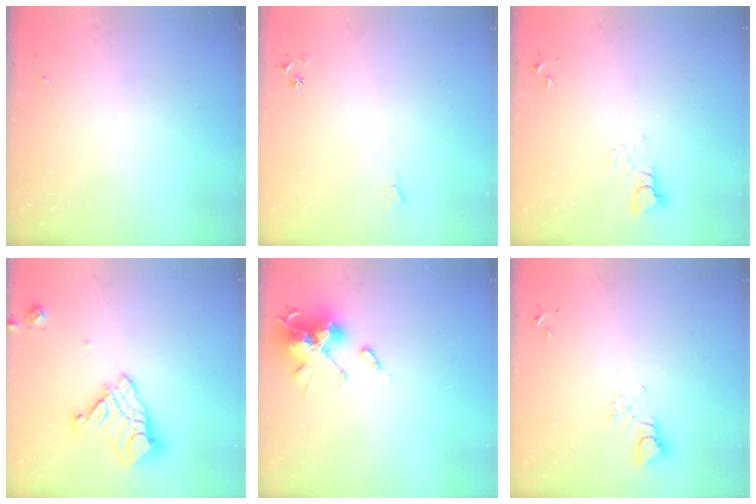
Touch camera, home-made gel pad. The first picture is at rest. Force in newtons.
{"total": 6.5, "press": 6.4, "slide": 0.8}
{"total": 3.3, "press": 3.3, "slide": 0.3}
{"total": 14.4, "press": 14.3, "slide": 1.5}
{"total": 18.9, "press": 18.9, "slide": 0.2}
{"total": 3.9, "press": 3.9, "slide": 0.5}